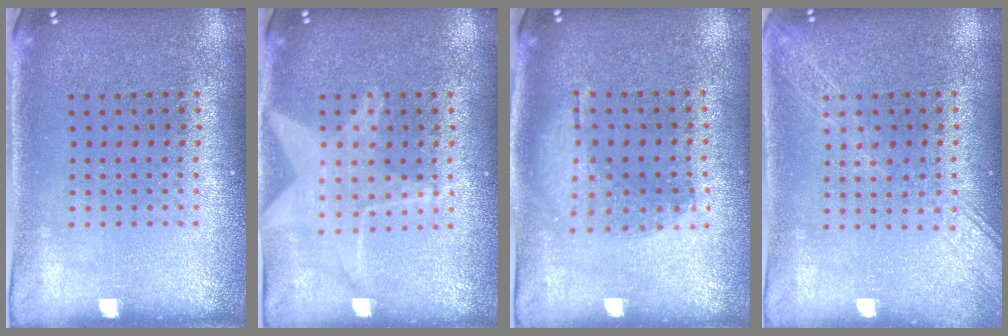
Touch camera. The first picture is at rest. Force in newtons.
{"total": 1.5, "press": 1.5, "slide": 0.2}
{"total": 1.0, "press": 0.9, "slide": 0.4}
{"total": 1.6, "press": 1.5, "slide": 0.2}